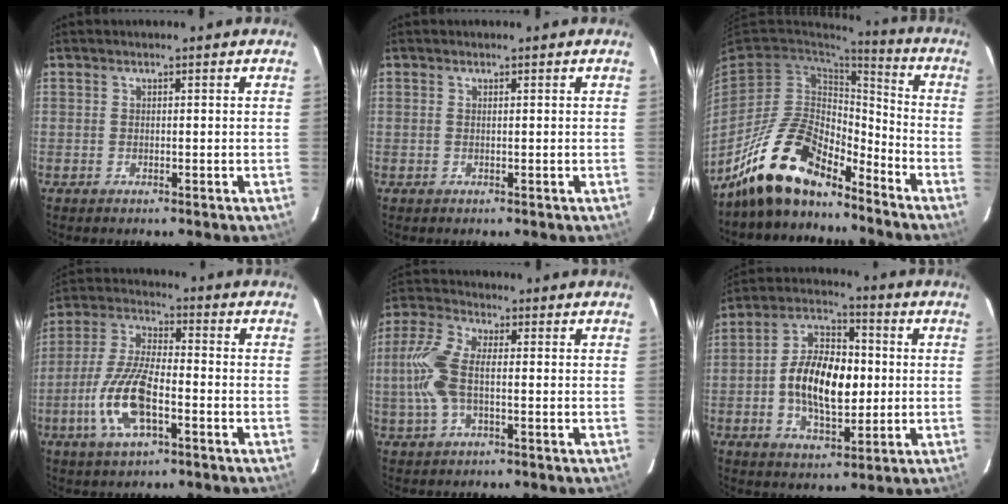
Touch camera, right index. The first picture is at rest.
{"total": 0.0}
{"total": 16.3, "force": [-13.0, 6.0, 7.9], "torque": [-0.170, 0.006, -0.237]}
{"total": 12.7, "force": [-4.6, 4.4, 11.0], "torque": [-0.239, -0.004, -0.089]}
{"total": 9.2, "force": [-0.7, 4.1, 8.3], "torque": [-0.191, 0.012, -0.015]}
{"total": 14.1, "force": [-0.8, 7.6, 11.9], "torque": [-0.220, 0.019, -0.013]}